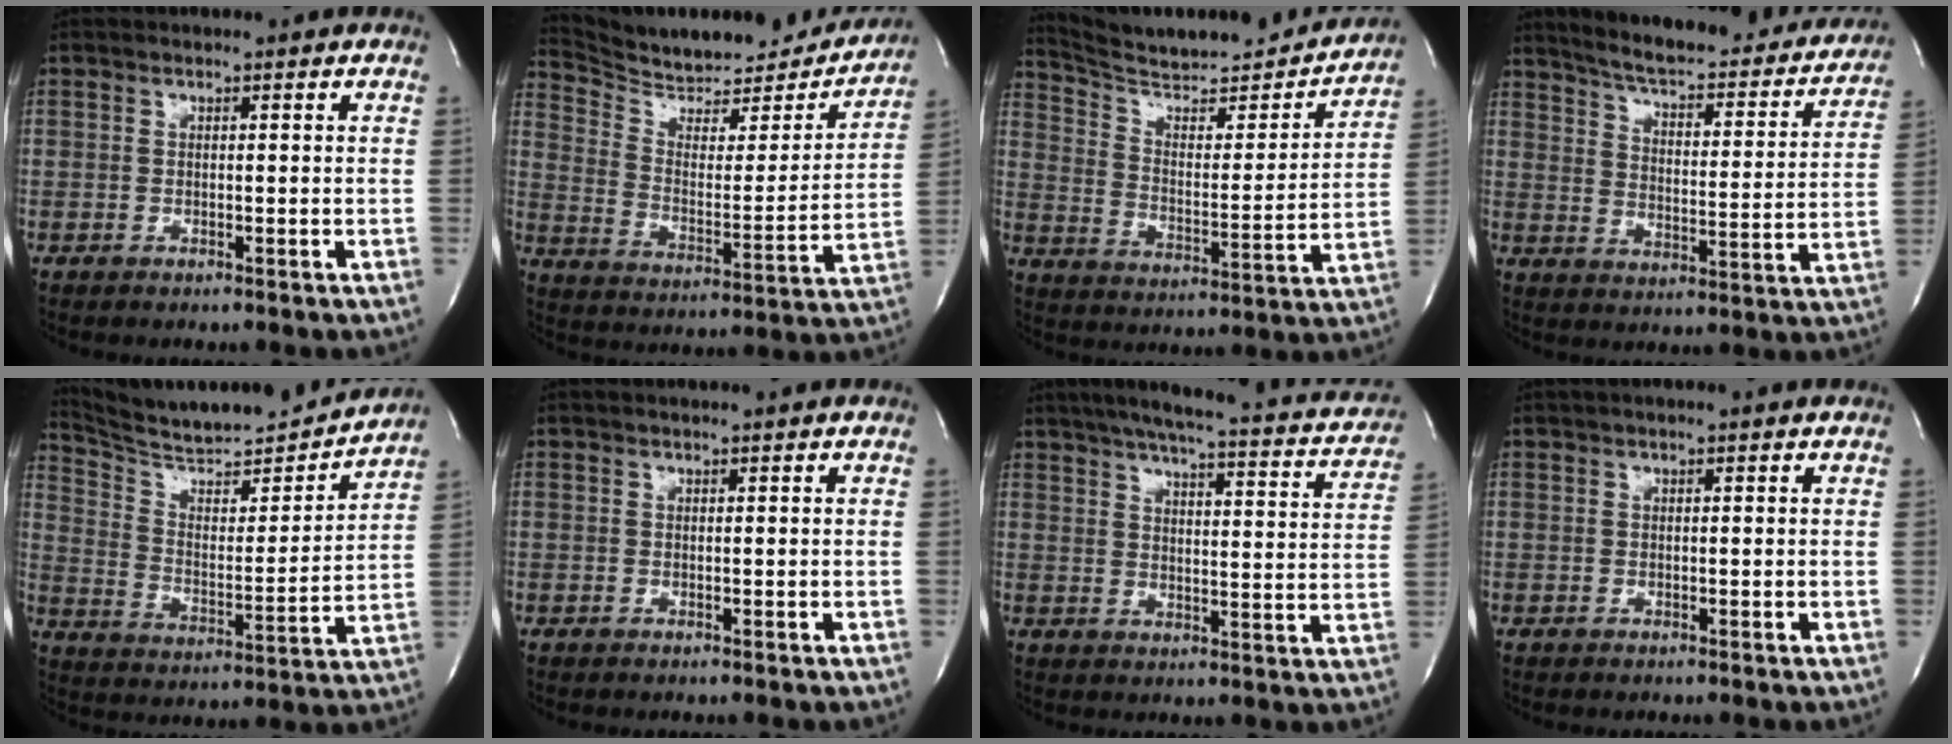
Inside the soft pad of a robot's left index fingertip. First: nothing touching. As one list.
[{"total": 21.7, "force": [20.3, 5.1, 5.7], "torque": [-0.086, -0.044, 0.285]}, {"total": 21.6, "force": [20.2, 2.7, 7.1], "torque": [-0.105, -0.042, 0.285]}, {"total": 25.5, "force": [22.7, 5.6, 10.2], "torque": [-0.148, -0.047, 0.280]}, {"total": 19.9, "force": [18.8, 1.0, 6.5], "torque": [-0.109, -0.036, 0.282]}, {"total": 1.0, "force": [0.8, -0.2, 0.6], "torque": [-0.006, 0.008, 0.012]}, {"total": 24.0, "force": [20.2, 4.5, 12.2], "torque": [-0.177, -0.012, 0.235]}, {"total": 1.5, "force": [1.1, -0.1, 1.1], "torque": [-0.012, 0.017, 0.015]}]